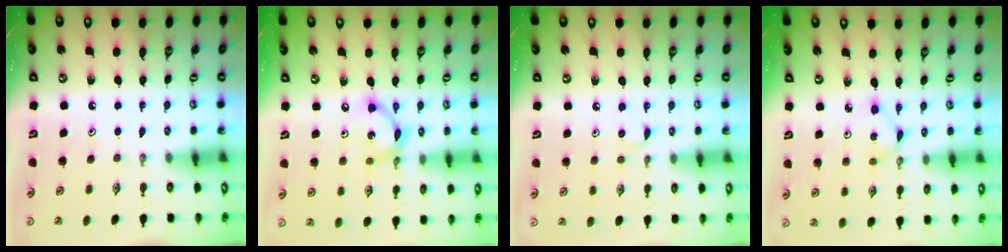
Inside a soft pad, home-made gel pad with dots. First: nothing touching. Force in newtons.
{"total": 8.5, "press": 8.5, "slide": 0.4}
{"total": 3.9, "press": 3.9, "slide": 0.6}
{"total": 3.0, "press": 3.0, "slide": 0.1}